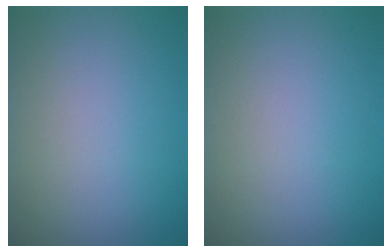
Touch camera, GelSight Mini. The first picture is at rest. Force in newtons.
{"total": 0.0}